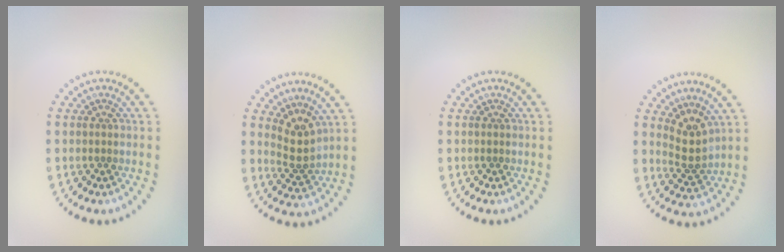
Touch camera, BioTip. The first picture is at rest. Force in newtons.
{"total": 2.6, "press": 1.9, "slide": 1.8}
{"total": 0.0}
{"total": 2.6, "press": 1.9, "slide": 1.8}